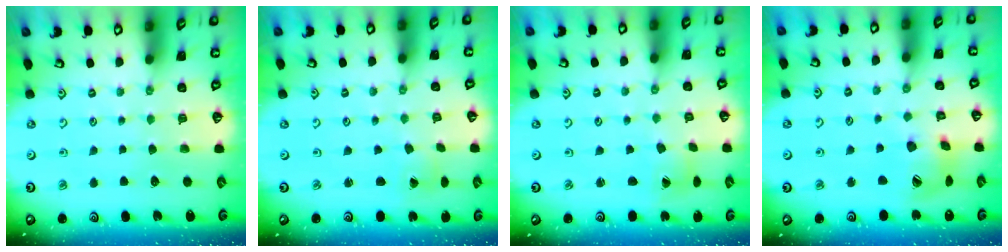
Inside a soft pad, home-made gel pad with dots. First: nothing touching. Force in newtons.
{"total": 1.3, "press": 1.3, "slide": 0.1}
{"total": 1.3, "press": 1.3, "slide": 0.1}
{"total": 13.8, "press": 13.7, "slide": 1.7}